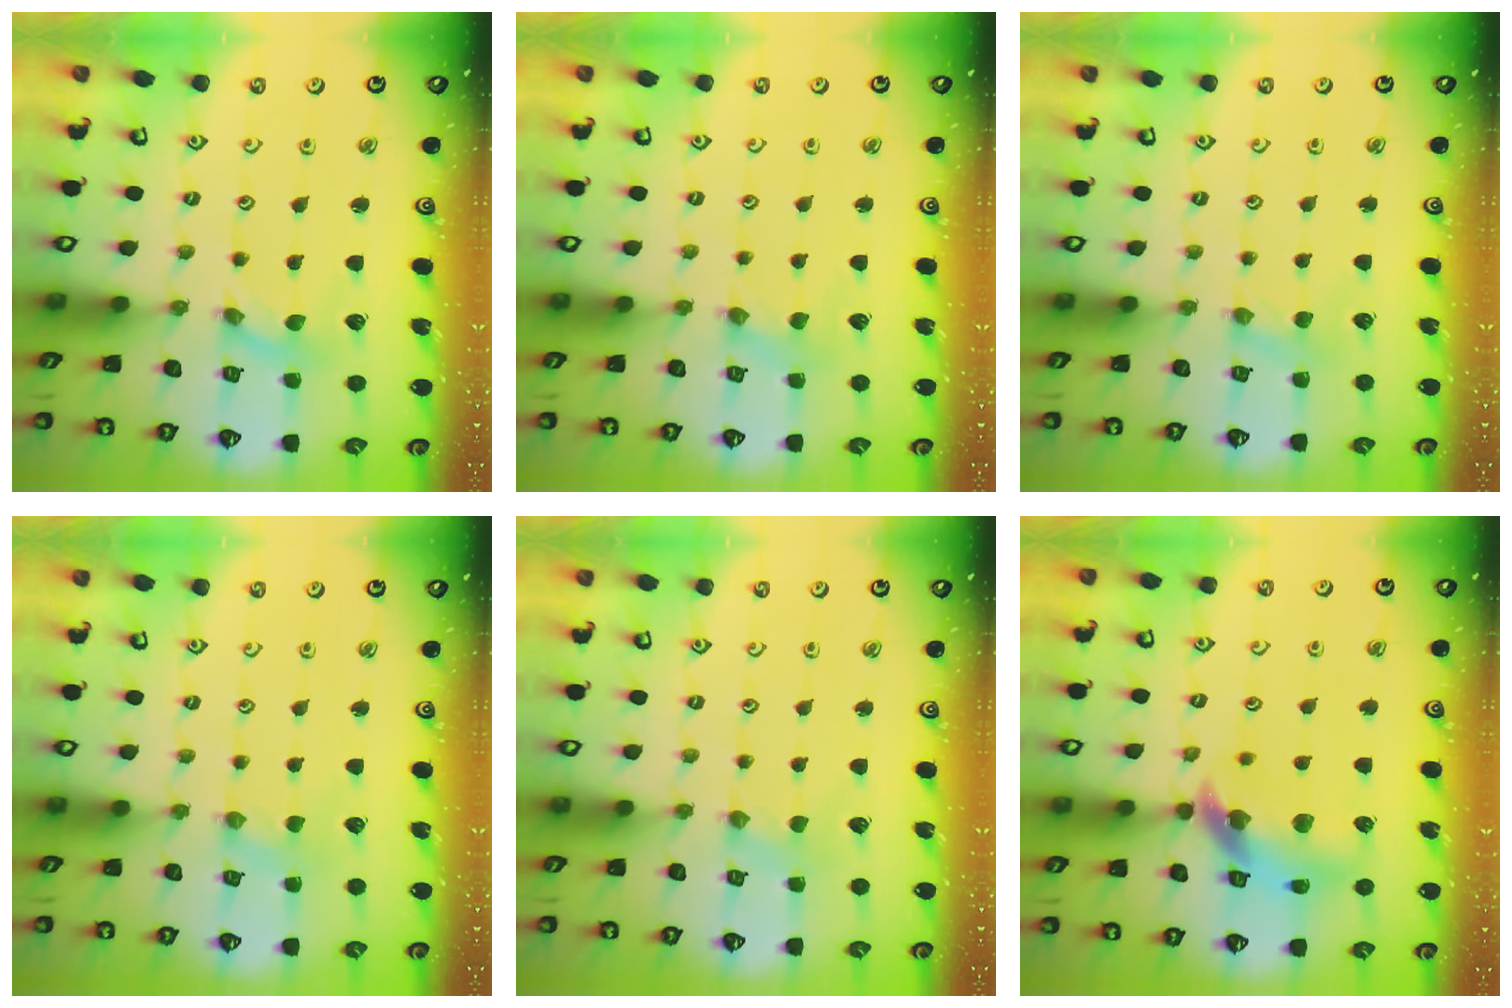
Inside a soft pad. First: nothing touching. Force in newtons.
{"total": 2.5, "press": 2.4, "slide": 0.6}
{"total": 2.5, "press": 2.5, "slide": 0.4}
{"total": 1.0, "press": 1.0, "slide": 0.2}
{"total": 0.0}
{"total": 12.4, "press": 12.2, "slide": 1.8}